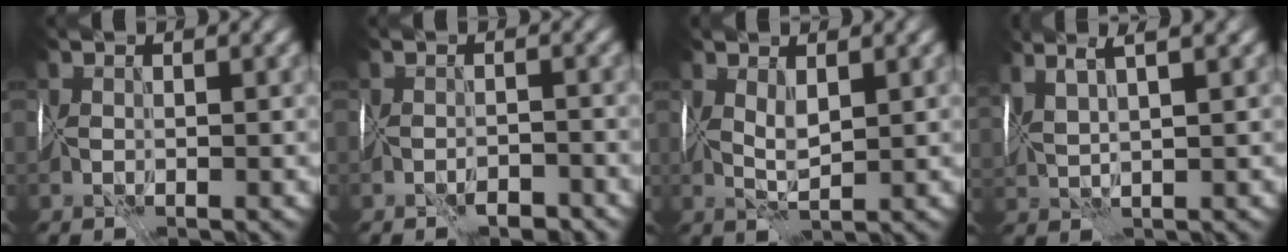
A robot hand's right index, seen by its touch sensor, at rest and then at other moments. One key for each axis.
{"total": 1.8, "fx": -1.6, "fy": 0.2, "fz": 0.7, "tx": 0.000, "ty": 0.005, "tz": -0.023}
{"total": 1.9, "fx": 1.7, "fy": -0.3, "fz": 0.9, "tx": -0.020, "ty": 0.006, "tz": 0.038}
{"total": 4.6, "fx": 3.7, "fy": -0.1, "fz": 2.8, "tx": -0.044, "ty": 0.026, "tz": 0.065}